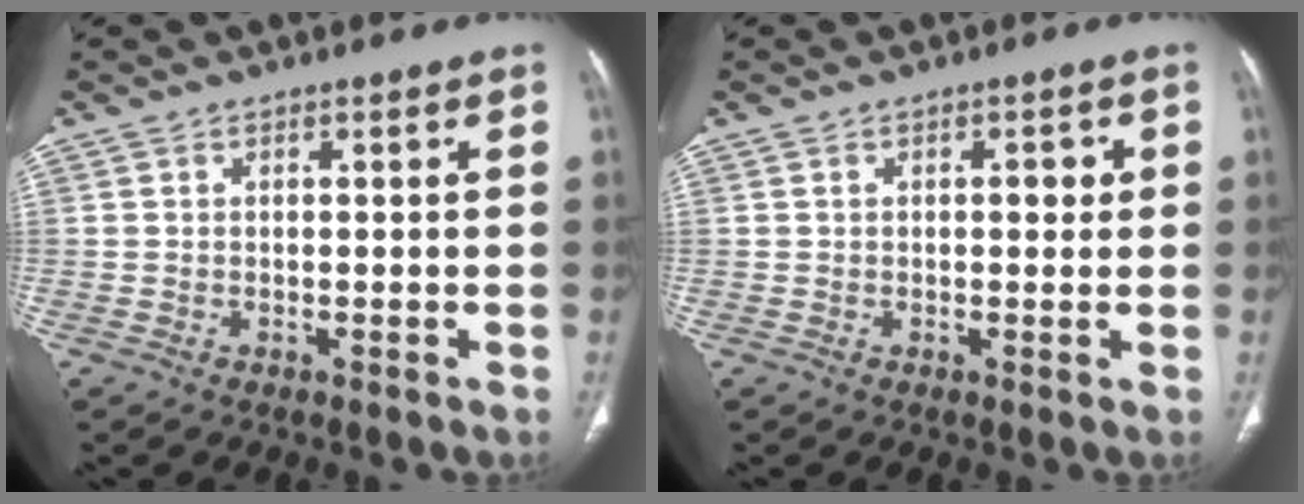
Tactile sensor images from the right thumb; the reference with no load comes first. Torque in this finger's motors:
{"motor_torque": [0.12, 0.24, 0.39, -0.07, 0.00]}